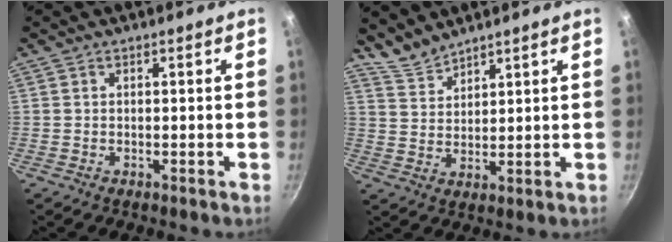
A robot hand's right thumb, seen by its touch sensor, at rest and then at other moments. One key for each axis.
{"total": 4.8, "fx": 4.7, "fy": 1.0, "fz": 0.9, "tx": -0.015, "ty": -0.026, "tz": 0.098}